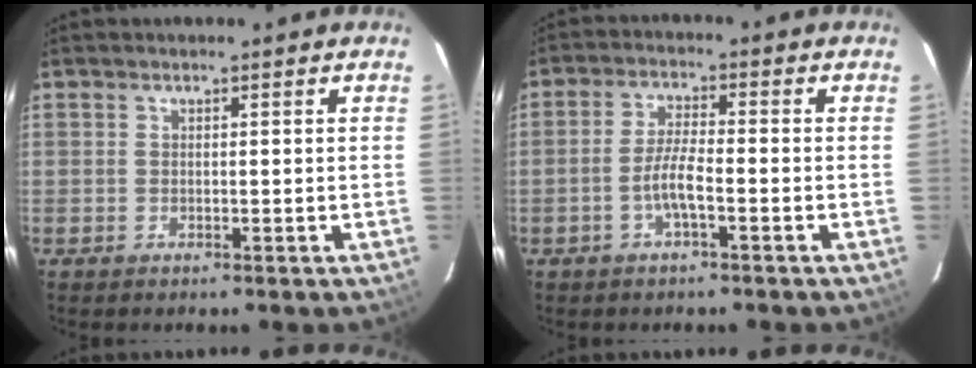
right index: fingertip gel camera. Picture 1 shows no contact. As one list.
[{"total": 4.8, "force": [-2.1, 0.5, 4.3], "torque": [-0.090, 0.004, -0.042]}]